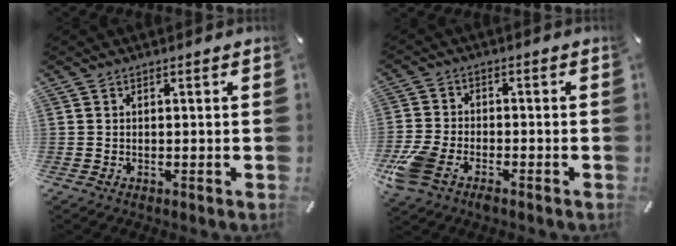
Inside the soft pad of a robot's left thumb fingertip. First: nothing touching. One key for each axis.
{"total": 7.5, "fx": -4.7, "fy": 3.8, "fz": 4.4, "tx": -0.111, "ty": 0.007, "tz": -0.092}